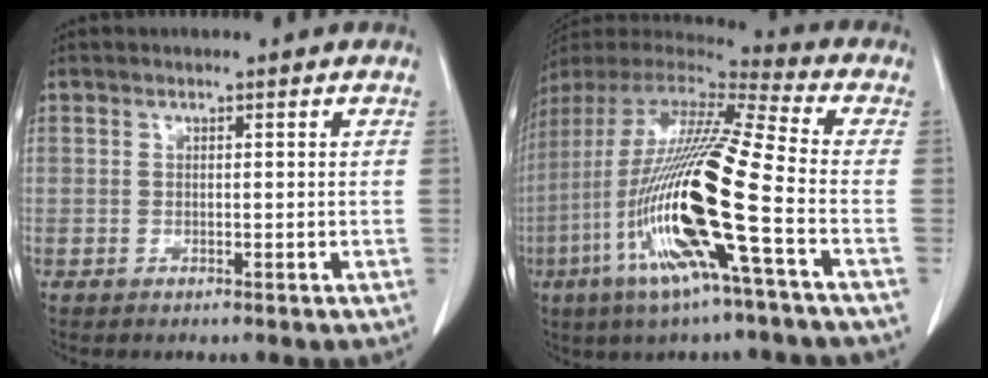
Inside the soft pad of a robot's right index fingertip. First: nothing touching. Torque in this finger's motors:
{"motor_torque": [2.14, 0.00, 0.84, 0.21]}